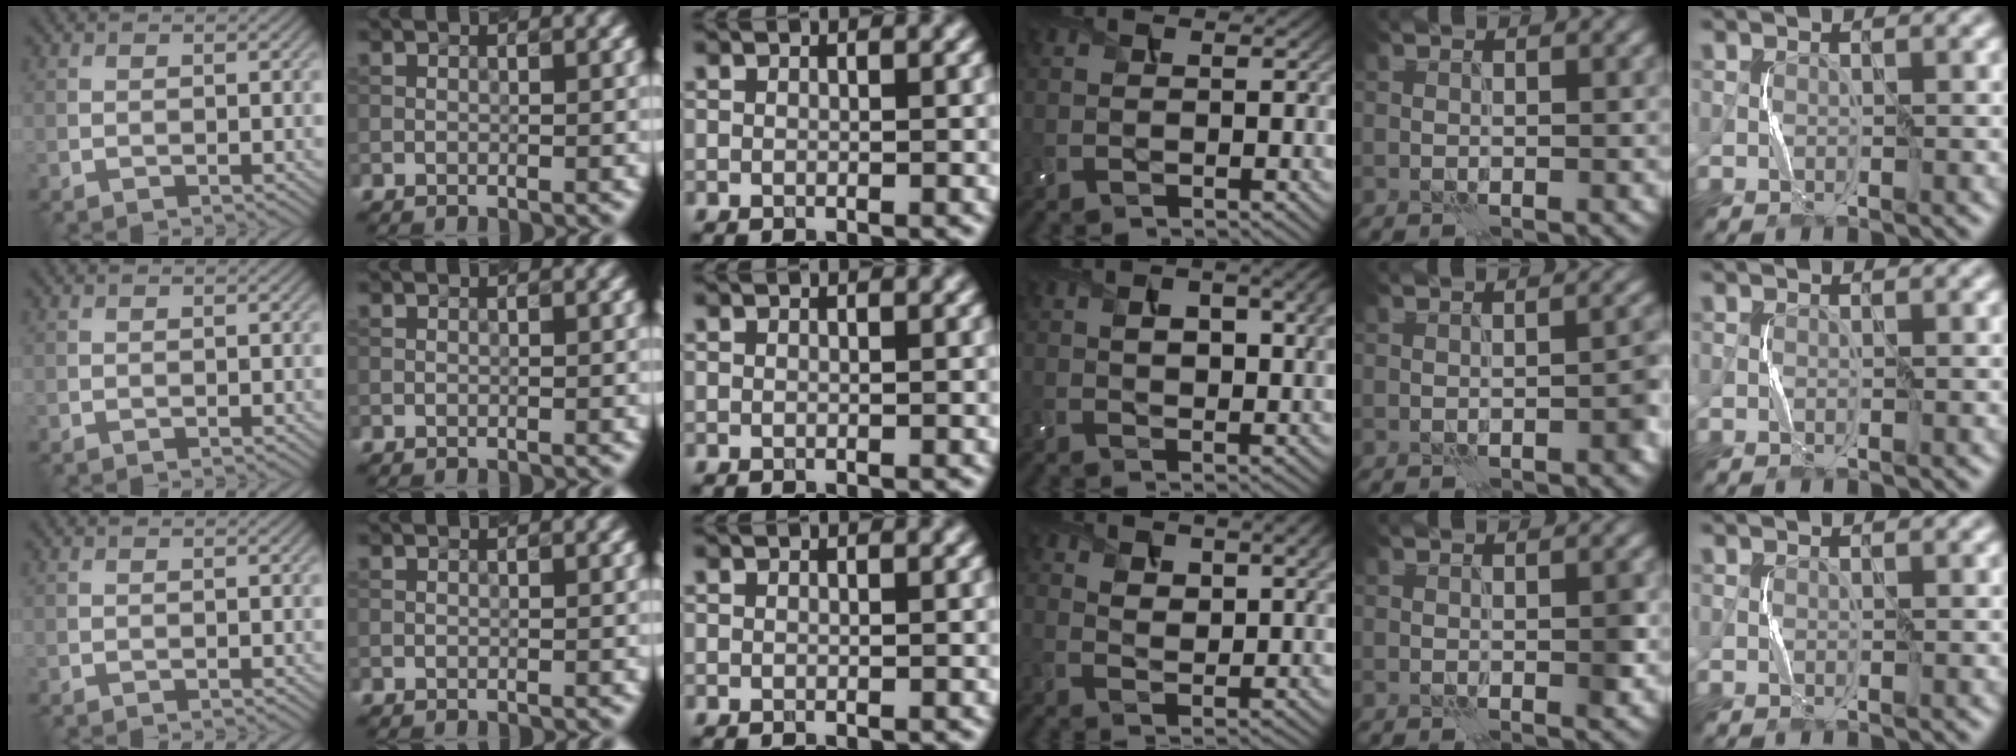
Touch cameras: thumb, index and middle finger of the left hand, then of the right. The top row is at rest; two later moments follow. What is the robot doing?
{"motion": "squeeze", "object": "air blower"}